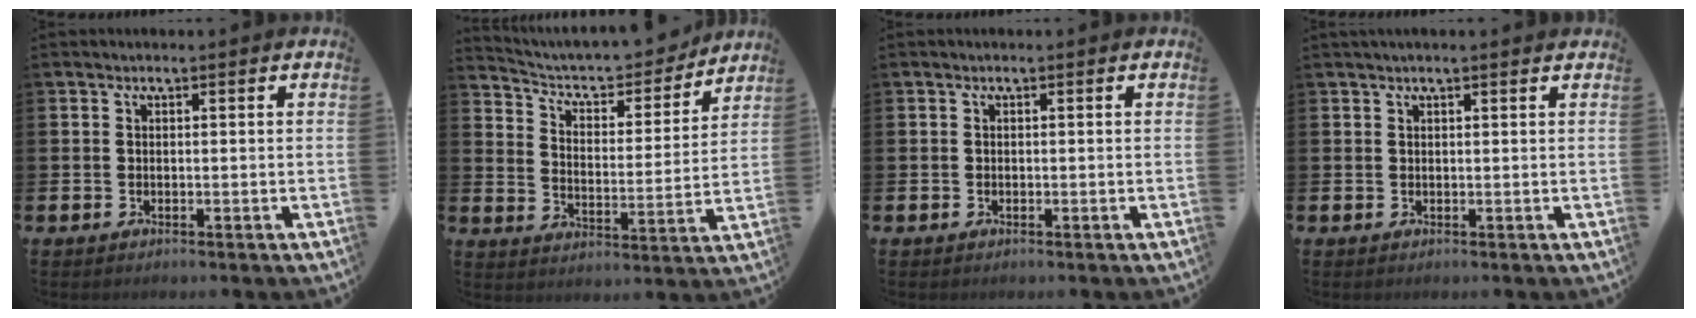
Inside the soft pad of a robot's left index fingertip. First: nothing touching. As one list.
[{"total": 7.0, "force": [6.5, 1.9, 1.6], "torque": [-0.062, -0.050, 0.110]}, {"total": 0.0}, {"total": 0.8, "force": [0.7, -0.1, 0.5], "torque": [-0.008, 0.001, 0.011]}]